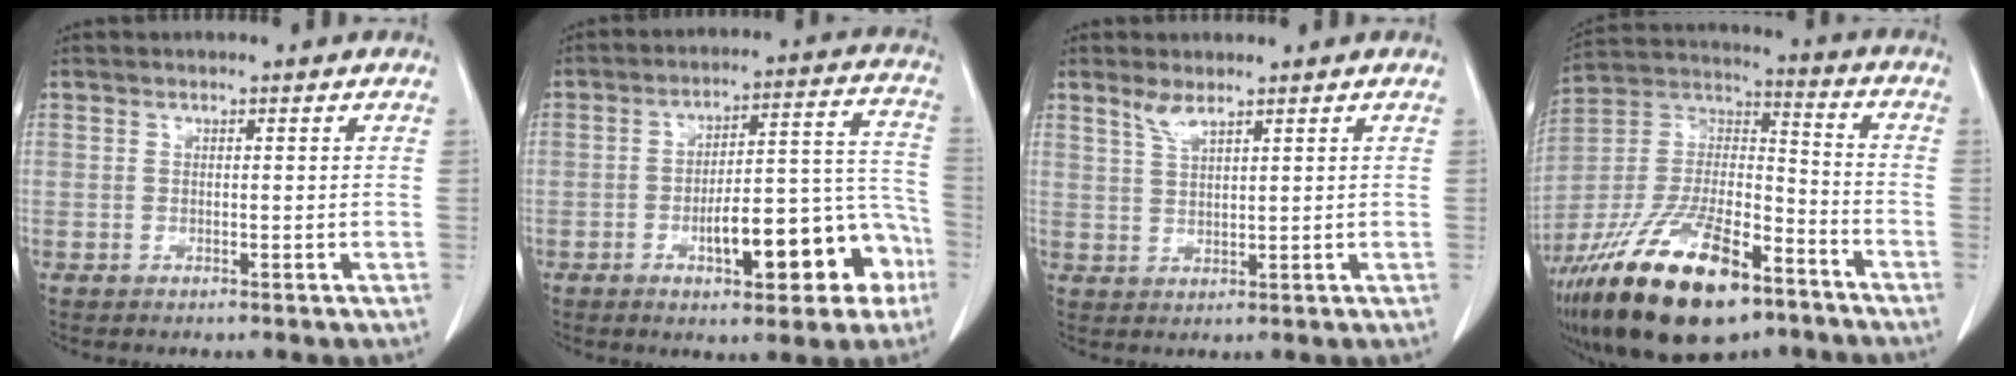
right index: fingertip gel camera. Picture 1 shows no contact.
{"total": 16.2, "force": [-6.5, 5.4, 13.8], "torque": [-0.166, 0.051, -0.081]}
{"total": 3.2, "force": [2.3, 0.8, 2.0], "torque": [-0.047, 0.003, 0.052]}
{"total": 26.8, "force": [-16.9, 9.8, 18.3], "torque": [-0.378, -0.014, -0.292]}